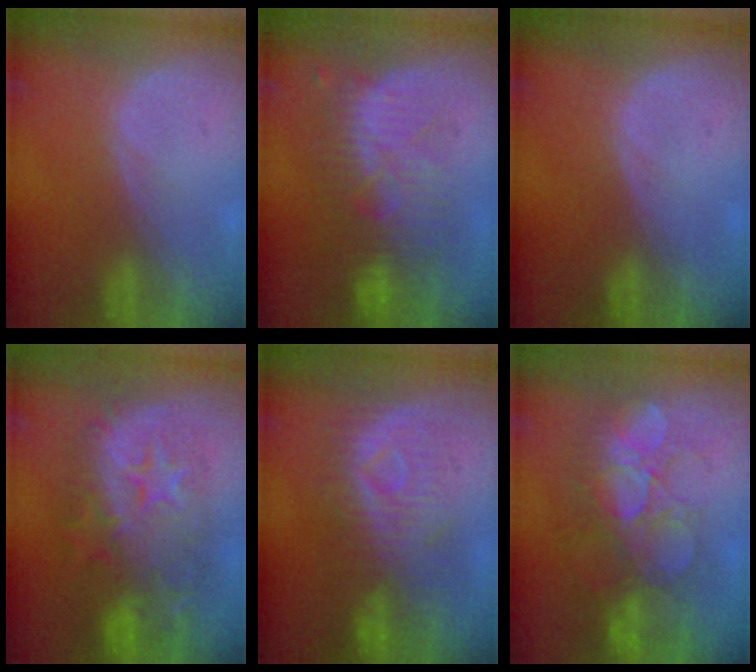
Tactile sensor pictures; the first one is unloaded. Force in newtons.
{"total": 8.7, "press": 8.7, "slide": 0.8}
{"total": 0.0}
{"total": 12.0, "press": 11.9, "slide": 1.2}
{"total": 8.8, "press": 8.7, "slide": 1.6}
{"total": 9.5, "press": 9.0, "slide": 3.1}